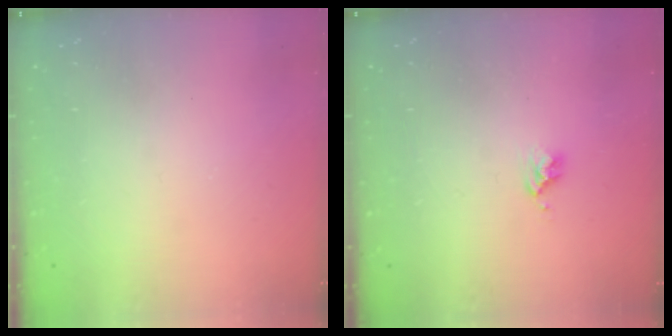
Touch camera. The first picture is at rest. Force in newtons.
{"total": 2.7, "press": 2.6, "slide": 0.4}